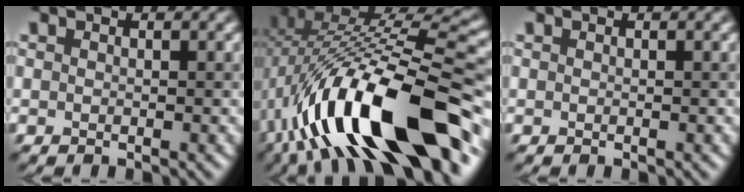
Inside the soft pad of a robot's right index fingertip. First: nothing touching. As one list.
[{"total": 16.0, "force": [-6.1, 5.9, 13.6], "torque": [-0.219, 0.024, -0.101]}, {"total": 0.0}]